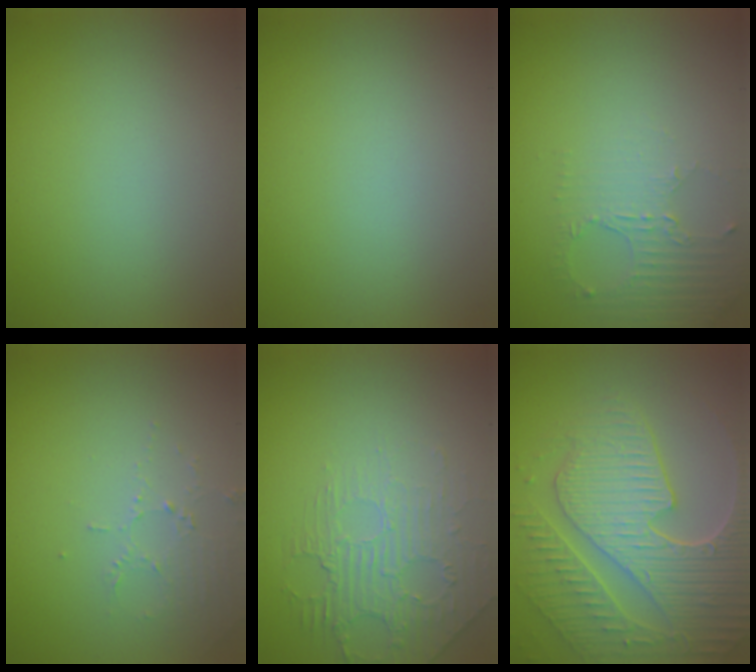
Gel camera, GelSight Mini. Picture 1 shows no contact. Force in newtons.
{"total": 0.0}
{"total": 2.5, "press": 1.7, "slide": 1.8}
{"total": 1.9, "press": 1.8, "slide": 0.4}
{"total": 2.3, "press": 1.5, "slide": 1.7}
{"total": 8.9, "press": 6.5, "slide": 6.1}